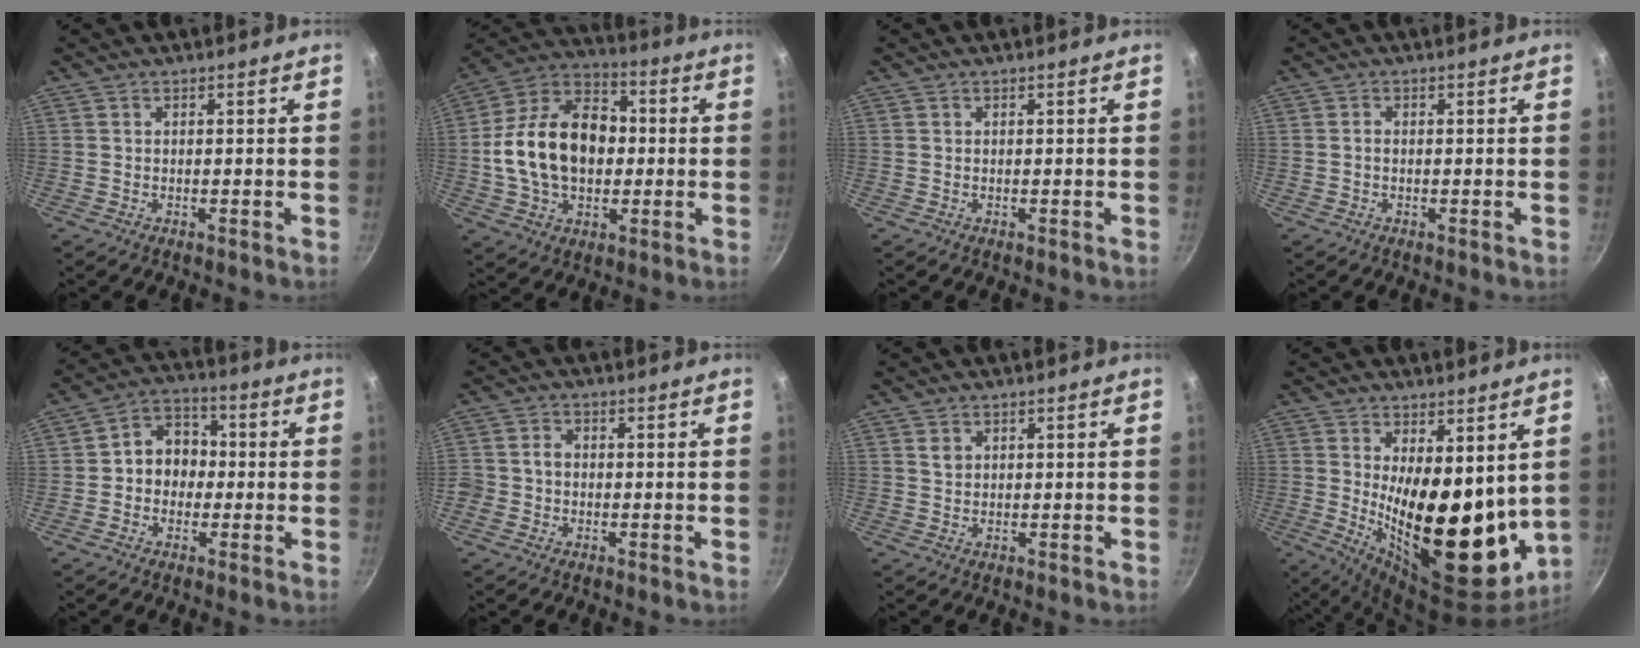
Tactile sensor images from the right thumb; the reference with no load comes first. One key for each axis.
{"total": 19.7, "fx": -0.1, "fy": 13.7, "fz": 14.2, "tx": -0.219, "ty": 0.037, "tz": -0.013}
{"total": 0.0}
{"total": 0.8, "fx": -0.2, "fy": 0.6, "fz": 0.6, "tx": -0.011, "ty": 0.004, "tz": -0.004}
{"total": 8.4, "fx": -0.5, "fy": 7.0, "fz": 4.6, "tx": -0.024, "ty": 0.027, "tz": -0.023}
{"total": 3.3, "fx": -0.8, "fy": 2.9, "fz": 1.4, "tx": -0.017, "ty": 0.017, "tz": -0.021}
{"total": 1.4, "fx": 0.6, "fy": 1.2, "fz": 0.5, "tx": -0.007, "ty": 0.000, "tz": 0.011}
{"total": 20.9, "fx": 2.0, "fy": 9.8, "fz": 18.3, "tx": -0.233, "ty": -0.050, "tz": 0.050}